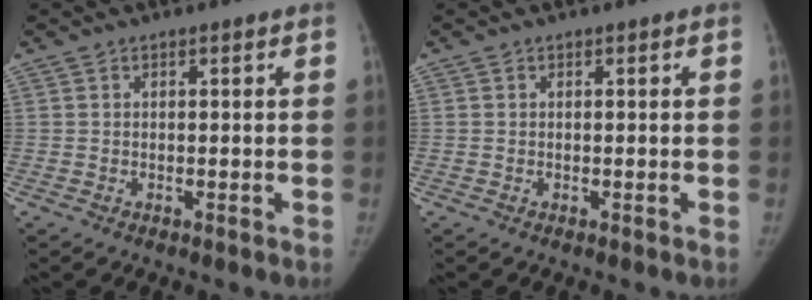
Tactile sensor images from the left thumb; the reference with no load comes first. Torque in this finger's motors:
{"motor_torque": [0.02, 0.01, 0.36, 0.18, 0.05]}